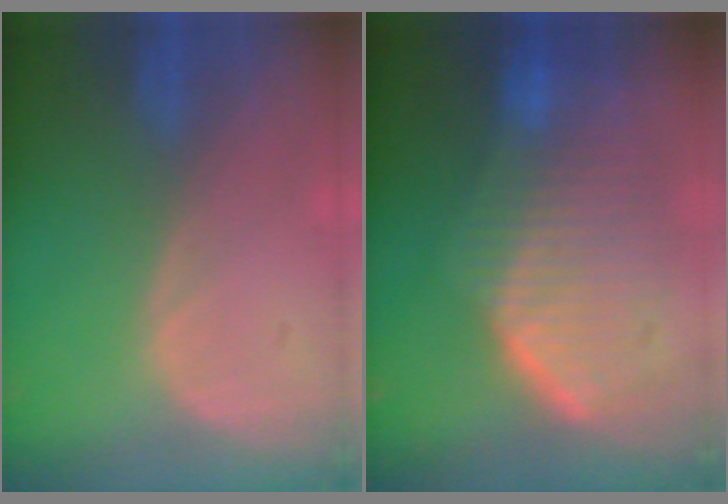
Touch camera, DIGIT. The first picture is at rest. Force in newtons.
{"total": 10.4, "press": 9.0, "slide": 5.1}